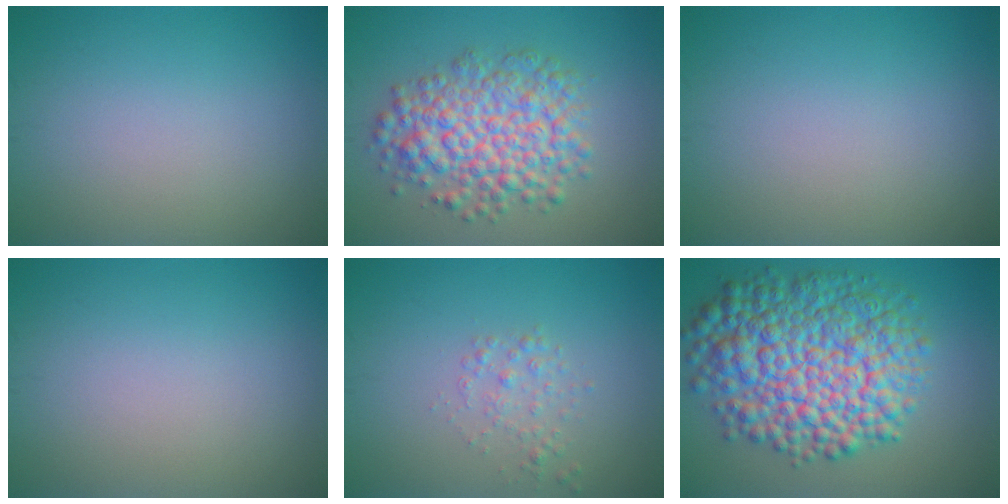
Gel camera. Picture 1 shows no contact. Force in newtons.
{"total": 7.0, "press": 7.0, "slide": 0.2}
{"total": 0.0}
{"total": 0.0}
{"total": 1.4, "press": 1.4, "slide": 0.1}
{"total": 12.2, "press": 12.2, "slide": 0.3}